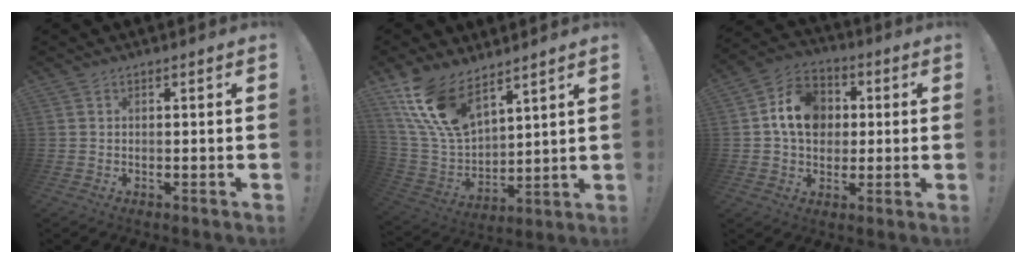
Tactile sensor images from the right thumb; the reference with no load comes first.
{"total": 16.2, "force": [11.2, 7.6, 9.0], "torque": [-0.187, -0.073, 0.213]}
{"total": 13.7, "force": [2.0, 11.1, 7.6], "torque": [-0.118, 0.010, 0.045]}